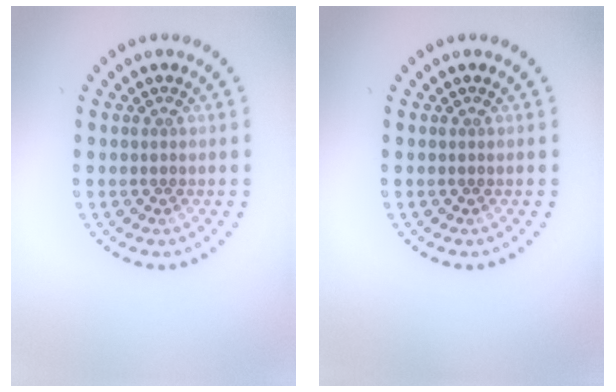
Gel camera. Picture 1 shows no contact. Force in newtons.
{"total": 0.0}